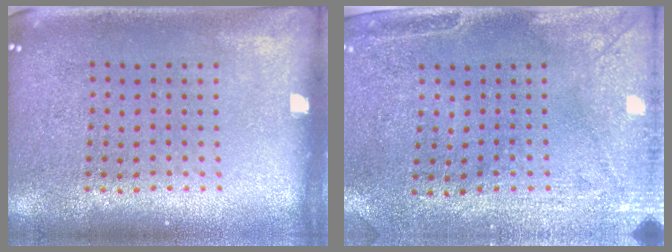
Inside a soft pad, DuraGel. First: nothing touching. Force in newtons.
{"total": 3.0, "press": 2.4, "slide": 1.8}